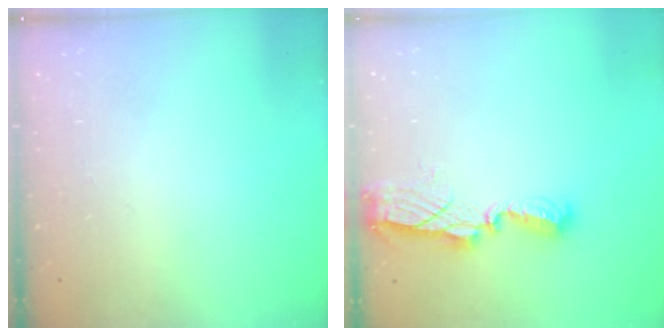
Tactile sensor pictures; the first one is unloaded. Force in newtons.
{"total": 7.4, "press": 7.4, "slide": 0.2}